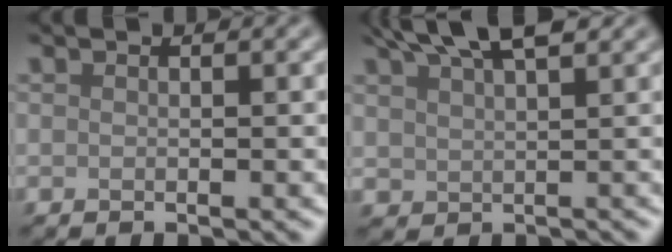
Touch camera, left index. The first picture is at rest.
{"total": 5.6, "force": [4.3, 1.8, 3.1], "torque": [-0.050, 0.016, 0.075]}